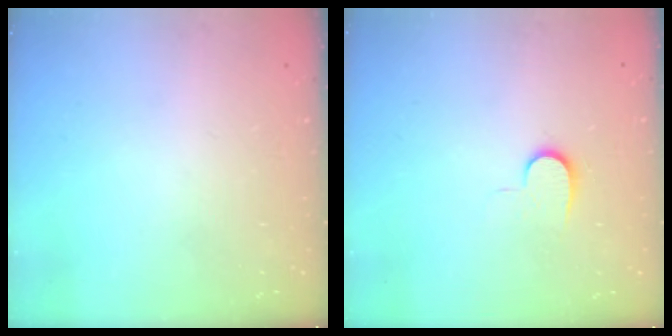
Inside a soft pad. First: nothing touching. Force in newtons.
{"total": 6.4, "press": 6.3, "slide": 0.7}